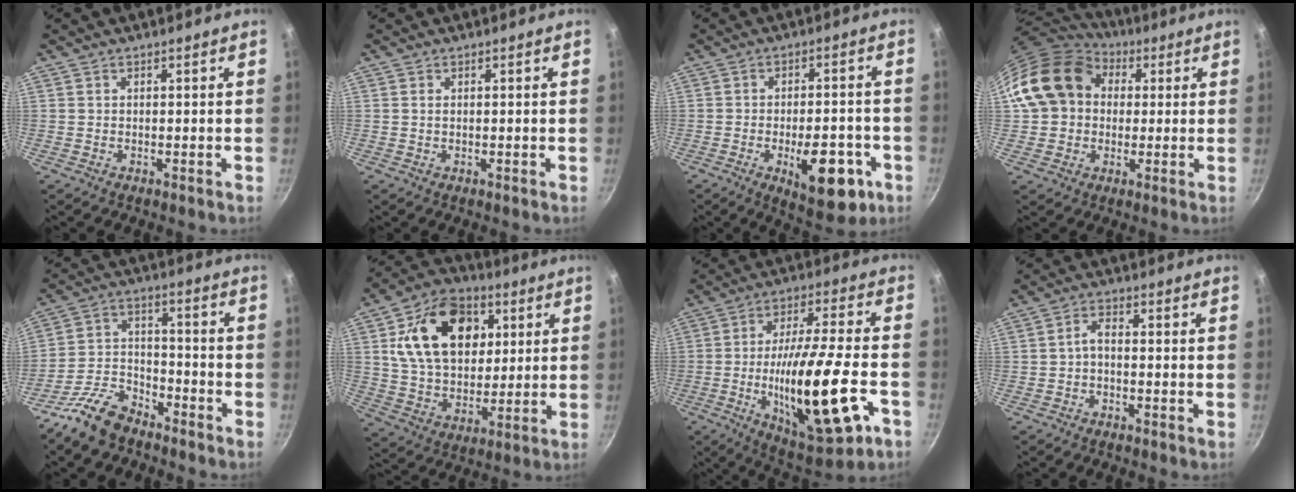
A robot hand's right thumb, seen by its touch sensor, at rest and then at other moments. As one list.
[{"total": 0.8, "force": [0.2, 0.4, 0.6], "torque": [-0.011, 0.001, 0.004]}, {"total": 13.3, "force": [-4.8, 6.0, 10.8], "torque": [-0.111, 0.015, -0.054]}, {"total": 16.7, "force": [3.8, 13.6, 9.0], "torque": [-0.144, 0.033, 0.058]}, {"total": 10.6, "force": [-8.2, 5.2, 4.5], "torque": [-0.075, 0.069, -0.165]}, {"total": 21.0, "force": [6.2, 14.5, 13.9], "torque": [-0.203, -0.001, 0.102]}, {"total": 23.0, "force": [-7.0, 6.4, 21.0], "torque": [-0.338, 0.016, -0.102]}, {"total": 2.7, "force": [-0.8, 1.4, 2.2], "torque": [-0.044, 0.018, -0.021]}]